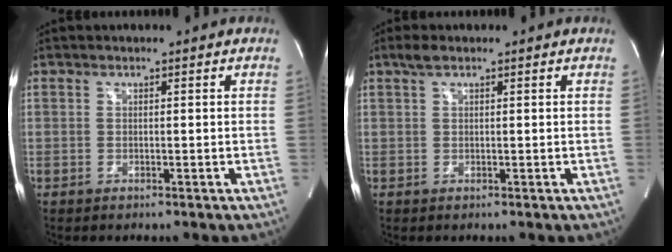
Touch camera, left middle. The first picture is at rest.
{"total": 1.7, "force": [1.2, 0.3, 1.1], "torque": [-0.030, 0.012, 0.025]}